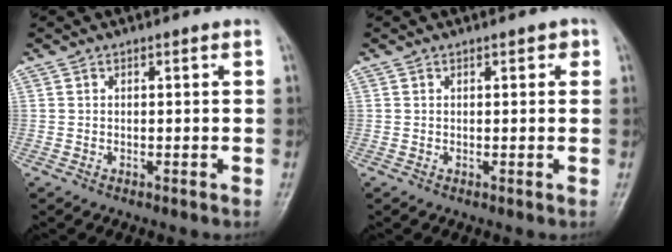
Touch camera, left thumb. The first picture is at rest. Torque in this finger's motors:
{"motor_torque": [-0.13, 0.06, -0.34, -0.12, 0.04]}